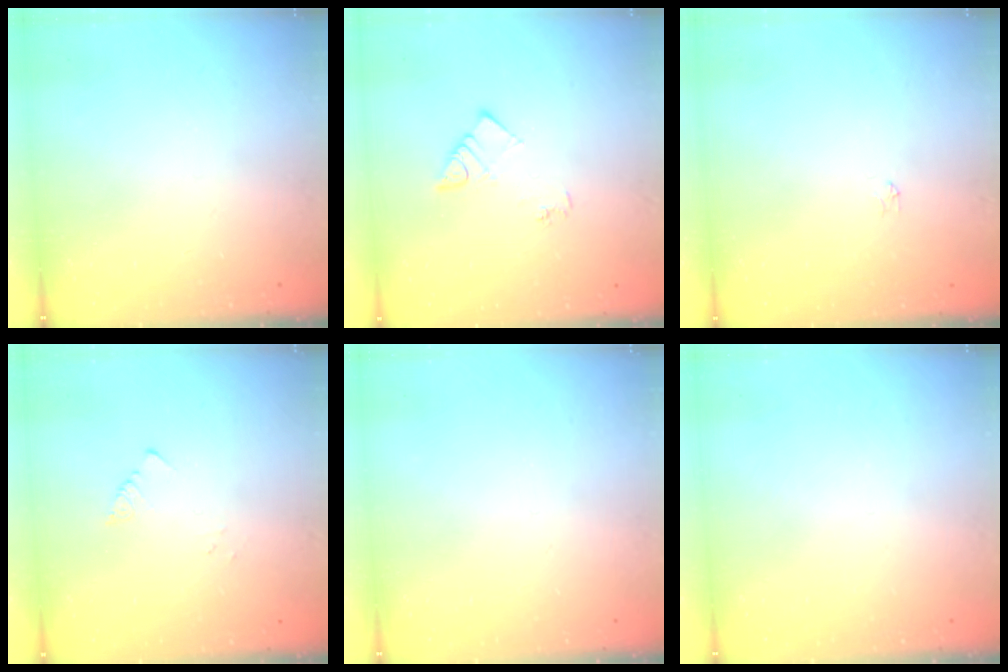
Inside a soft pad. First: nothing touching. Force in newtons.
{"total": 3.8, "press": 3.7, "slide": 0.6}
{"total": 2.2, "press": 2.2, "slide": 0.3}
{"total": 1.3, "press": 1.2, "slide": 0.1}
{"total": 0.0}
{"total": 0.0}